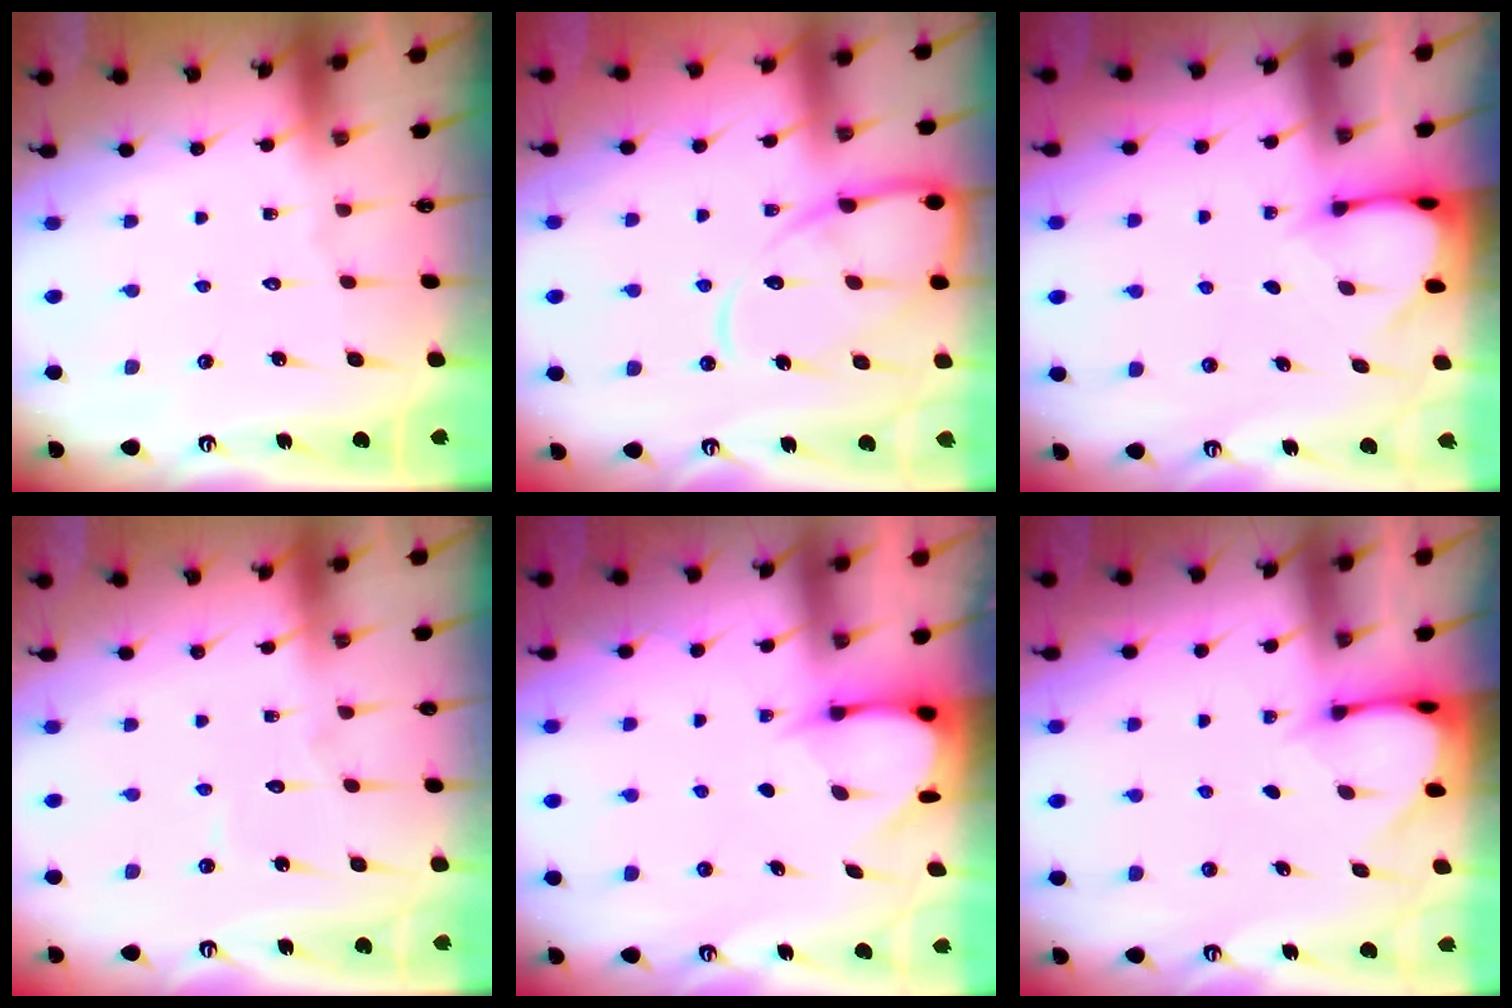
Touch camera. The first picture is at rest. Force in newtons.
{"total": 13.3, "press": 13.2, "slide": 1.2}
{"total": 3.1, "press": 3.1, "slide": 0.2}
{"total": 3.7, "press": 3.7, "slide": 0.4}
{"total": 3.7, "press": 3.7, "slide": 0.4}
{"total": 2.9, "press": 2.8, "slide": 0.3}